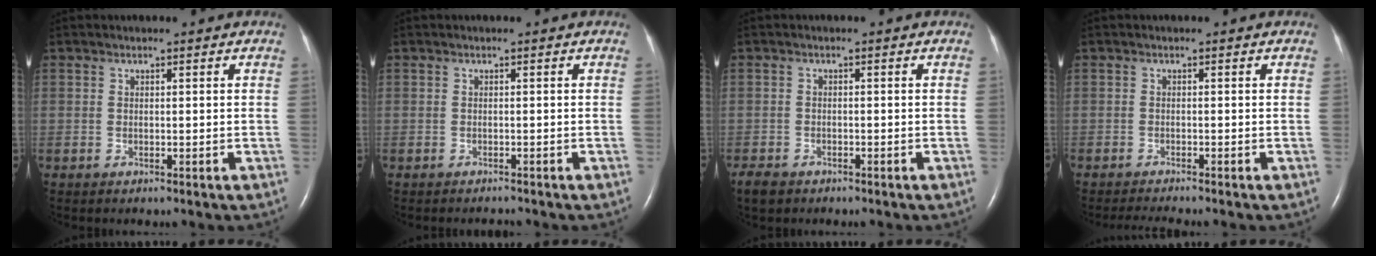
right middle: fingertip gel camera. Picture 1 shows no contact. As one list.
[{"total": 0.8, "force": [-0.8, 0.0, 0.0], "torque": [-0.005, -0.004, -0.010]}, {"total": 2.9, "force": [-2.3, 1.5, 1.0], "torque": [-0.020, -0.003, -0.035]}, {"total": 3.3, "force": [-2.9, -0.6, 1.2], "torque": [-0.021, -0.011, -0.047]}]